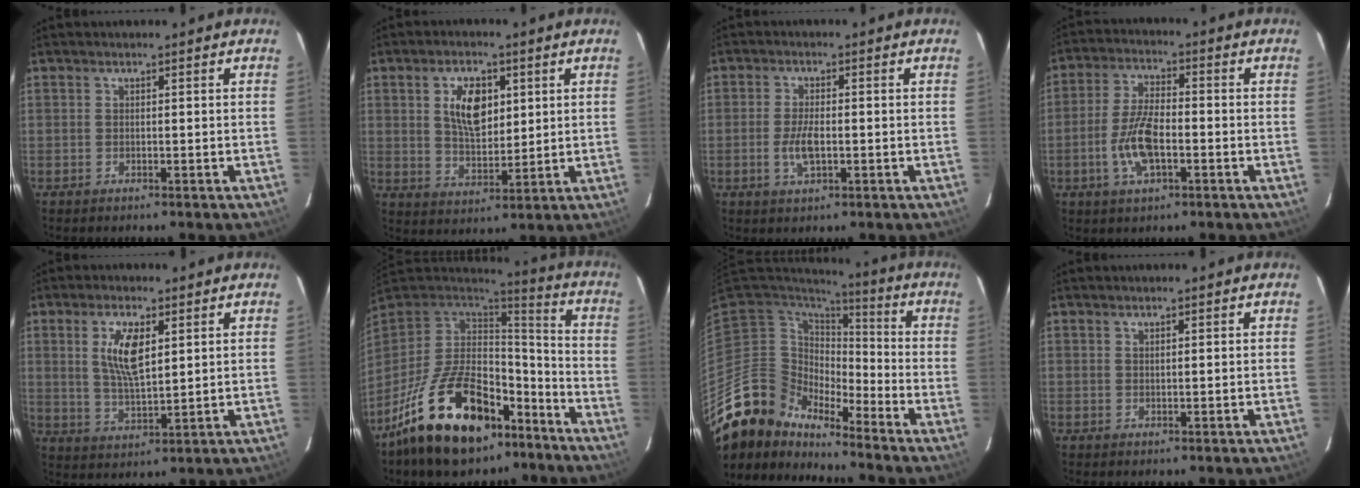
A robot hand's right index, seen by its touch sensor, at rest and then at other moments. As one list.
[{"total": 8.9, "force": [2.8, 4.8, 6.9], "torque": [-0.124, 0.008, 0.056]}, {"total": 4.7, "force": [-1.1, 1.8, 4.2], "torque": [-0.087, -0.003, -0.020]}, {"total": 9.1, "force": [-2.8, 3.7, 7.9], "torque": [-0.165, 0.002, -0.053]}, {"total": 8.1, "force": [2.7, 3.2, 6.9], "torque": [-0.130, 0.000, 0.057]}, {"total": 24.7, "force": [-15.0, 12.6, 15.1], "torque": [-0.297, 0.004, -0.226]}, {"total": 11.7, "force": [-10.5, 5.1, 0.5], "torque": [-0.019, 0.030, -0.207]}, {"total": 0.9, "force": [0.5, 0.3, 0.7], "torque": [-0.012, 0.003, 0.010]}]